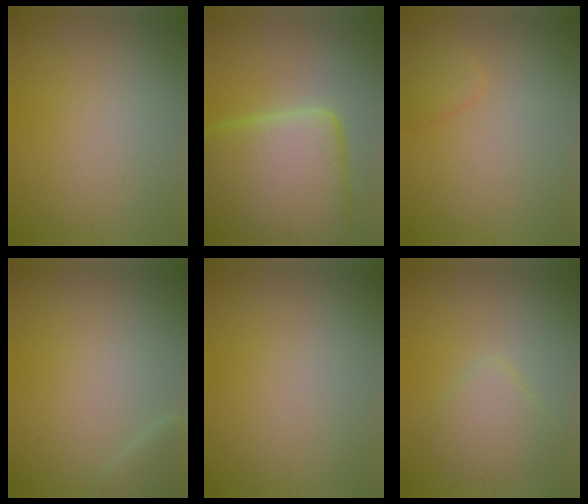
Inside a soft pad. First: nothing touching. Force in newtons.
{"total": 15.7, "press": 15.7, "slide": 0.9}
{"total": 1.4, "press": 1.4, "slide": 0.1}
{"total": 1.7, "press": 1.7, "slide": 0.1}
{"total": 0.0}
{"total": 3.0, "press": 3.0, "slide": 0.2}